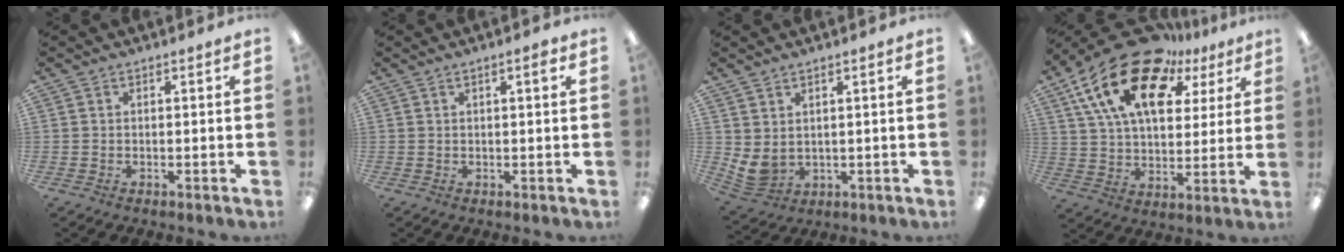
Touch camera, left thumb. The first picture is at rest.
{"total": 1.9, "force": [0.9, 0.3, 1.6], "torque": [-0.027, 0.001, 0.013]}
{"total": 4.3, "force": [1.7, 3.0, 2.5], "torque": [-0.069, -0.013, 0.032]}
{"total": 21.8, "force": [12.6, 11.6, 13.6], "torque": [-0.261, -0.067, 0.220]}